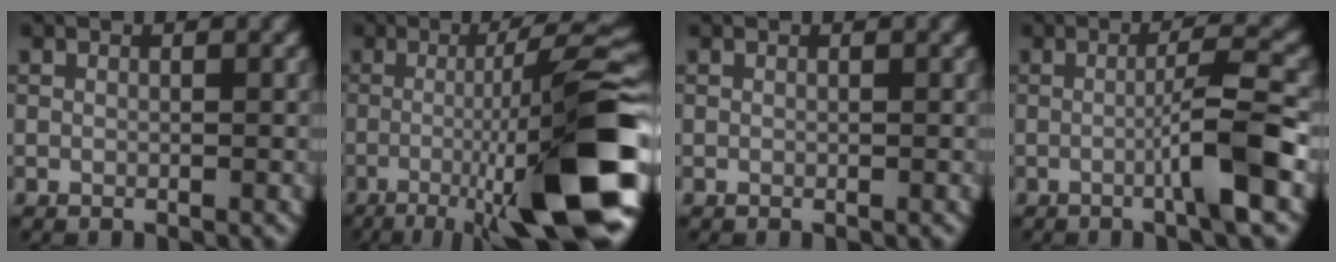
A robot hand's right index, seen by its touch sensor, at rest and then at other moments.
{"total": 14.6, "force": [-4.2, 2.3, 13.8], "torque": [-0.187, 0.016, -0.067]}
{"total": 0.0}
{"total": 4.9, "force": [-1.2, 0.3, 4.7], "torque": [-0.069, 0.013, -0.035]}